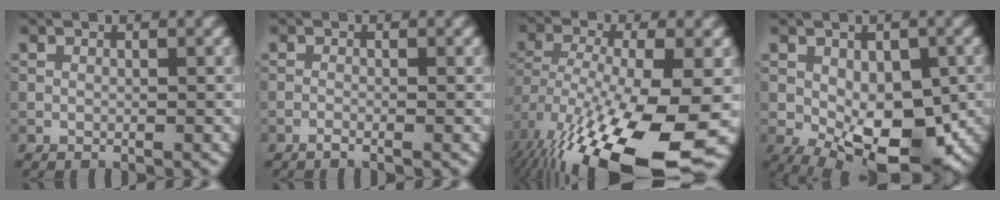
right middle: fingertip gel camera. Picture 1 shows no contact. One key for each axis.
{"total": 0.7, "fx": -0.5, "fy": 0.1, "fz": 0.5, "tx": -0.009, "ty": 0.000, "tz": -0.011}
{"total": 16.7, "fx": -8.3, "fy": 6.2, "fz": 13.1, "tx": -0.264, "ty": -0.051, "tz": -0.124}
{"total": 9.8, "fx": -2.3, "fy": 5.3, "fz": 7.9, "tx": -0.124, "ty": -0.017, "tz": -0.029}